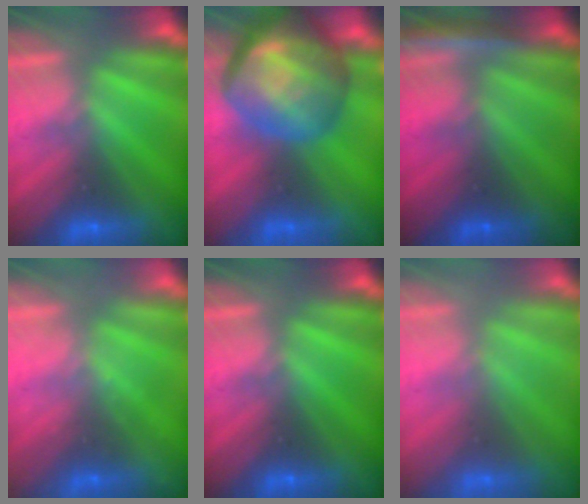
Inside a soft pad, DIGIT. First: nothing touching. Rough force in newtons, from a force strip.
{"total": 7.8}
{"total": 2.0}
{"total": 2.4}
{"total": 0.0}
{"total": 2.7}